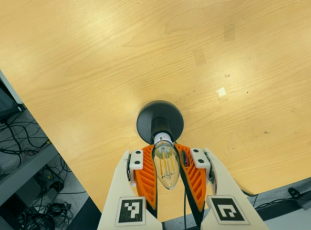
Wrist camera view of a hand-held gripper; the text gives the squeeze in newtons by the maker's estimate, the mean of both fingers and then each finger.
{"total": 26.7, "left": 29.1, "right": 24.3}